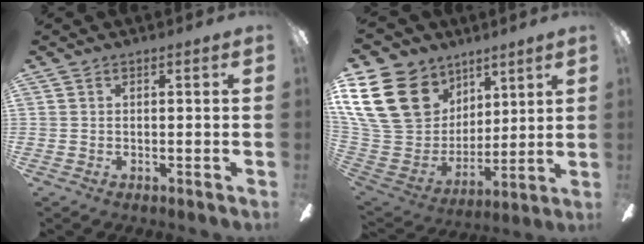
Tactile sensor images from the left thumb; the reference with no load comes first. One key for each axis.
{"total": 24.7, "fx": 10.9, "fy": 18.2, "fz": 12.6, "tx": -0.276, "ty": -0.039, "tz": 0.219}